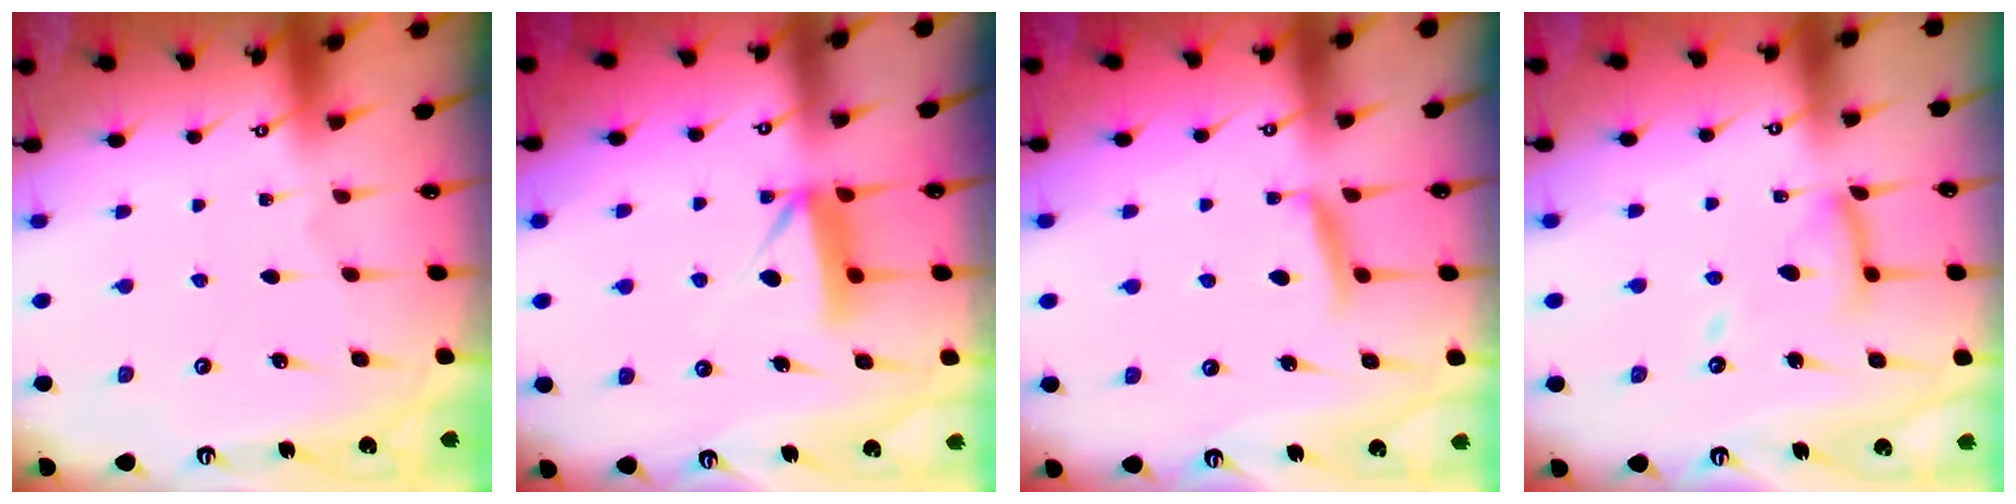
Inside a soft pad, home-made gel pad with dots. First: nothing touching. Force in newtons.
{"total": 8.5, "press": 8.5, "slide": 0.7}
{"total": 7.1, "press": 7.1, "slide": 0.9}
{"total": 12.1, "press": 12.0, "slide": 1.1}